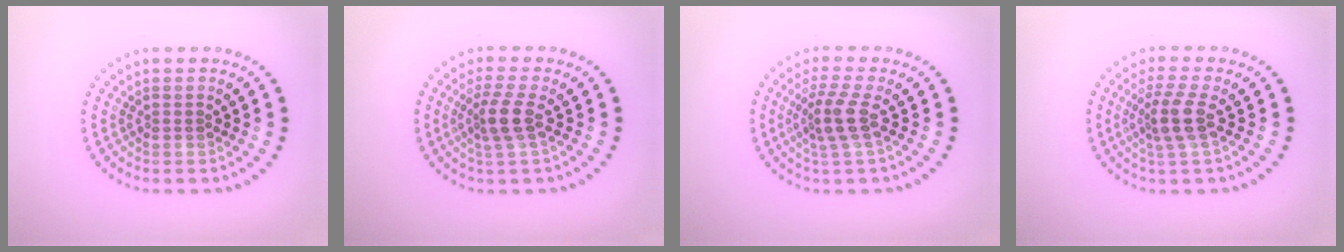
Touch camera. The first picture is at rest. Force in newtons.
{"total": 2.6, "press": 2.1, "slide": 1.6}
{"total": 2.9, "press": 2.2, "slide": 1.8}
{"total": 2.8, "press": 2.2, "slide": 1.8}